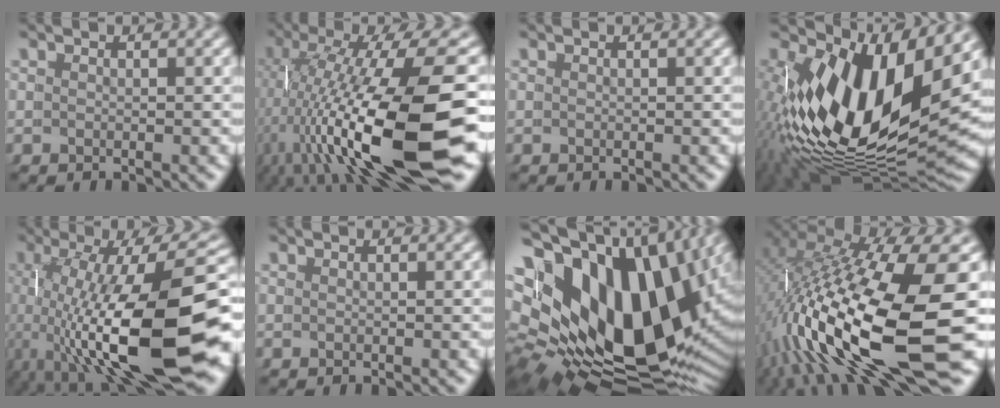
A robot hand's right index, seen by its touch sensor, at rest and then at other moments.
{"total": 14.2, "force": [-2.2, 5.9, 12.7], "torque": [-0.229, -0.025, -0.016]}
{"total": 0.0}
{"total": 14.7, "force": [0.5, 8.5, 11.9], "torque": [-0.232, -0.039, 0.028]}
{"total": 15.6, "force": [-1.7, 6.3, 14.1], "torque": [-0.249, -0.027, -0.003]}
{"total": 0.0}
{"total": 21.2, "force": [1.7, 14.1, 15.7], "torque": [-0.293, -0.038, 0.037]}
{"total": 14.9, "force": [-2.2, 6.9, 13.0], "torque": [-0.260, -0.039, -0.012]}